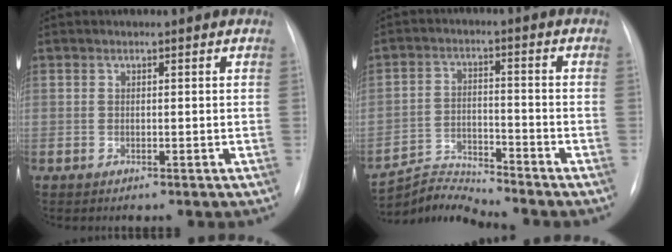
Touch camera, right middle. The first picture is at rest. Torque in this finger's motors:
{"motor_torque": [-0.16, -0.16, -0.18, -0.04]}